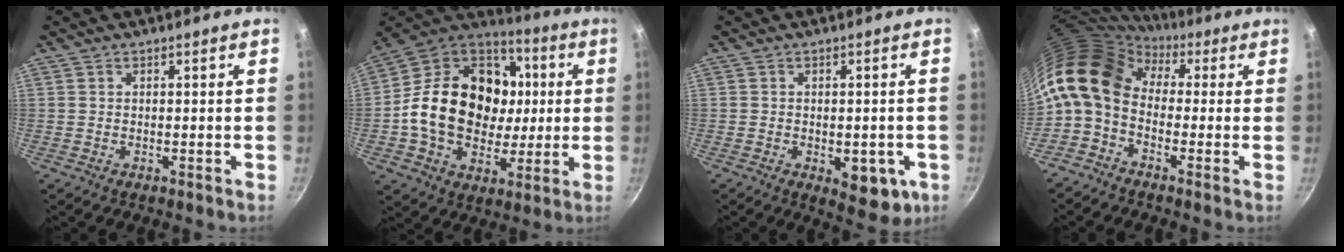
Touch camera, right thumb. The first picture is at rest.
{"total": 25.5, "force": [1.0, 19.8, 16.1], "torque": [-0.255, 0.030, 0.019]}
{"total": 8.7, "force": [-2.6, 4.5, 7.1], "torque": [-0.060, 0.001, -0.025]}
{"total": 13.1, "force": [1.6, 8.9, 9.4], "torque": [-0.168, 0.023, 0.002]}